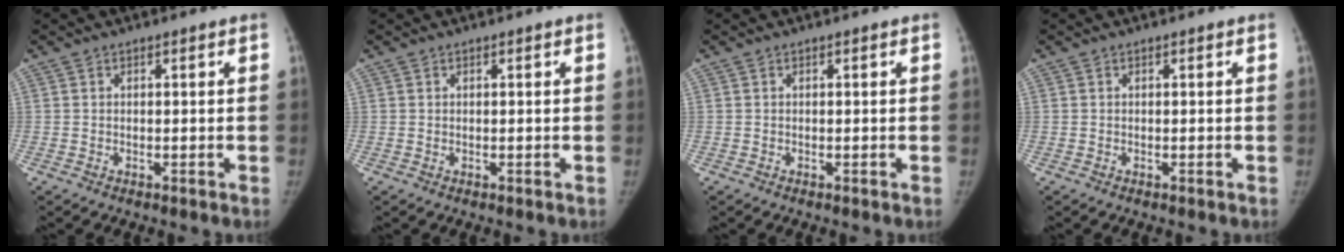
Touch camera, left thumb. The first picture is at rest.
{"total": 0.0}
{"total": 0.0}
{"total": 0.0}